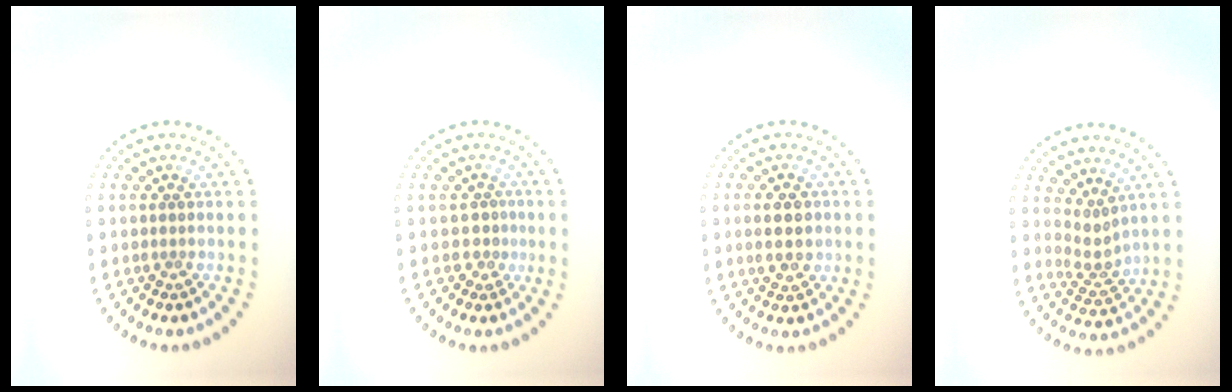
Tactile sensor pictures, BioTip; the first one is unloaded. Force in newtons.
{"total": 1.4, "press": 1.0, "slide": 1.0}
{"total": 2.9, "press": 2.9, "slide": 0.0}
{"total": 2.1, "press": 1.3, "slide": 1.6}